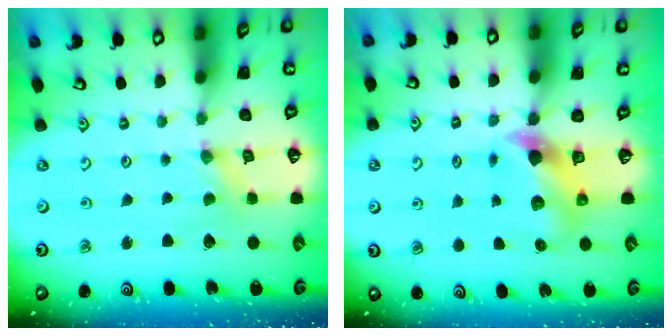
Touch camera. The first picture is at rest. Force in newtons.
{"total": 7.0, "press": 6.9, "slide": 1.0}